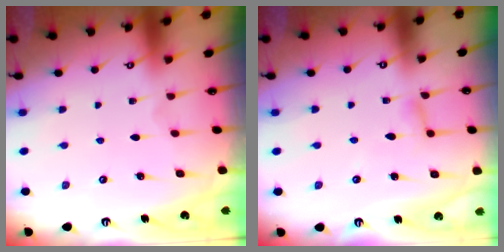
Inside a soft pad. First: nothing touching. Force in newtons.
{"total": 4.1, "press": 4.1, "slide": 0.4}